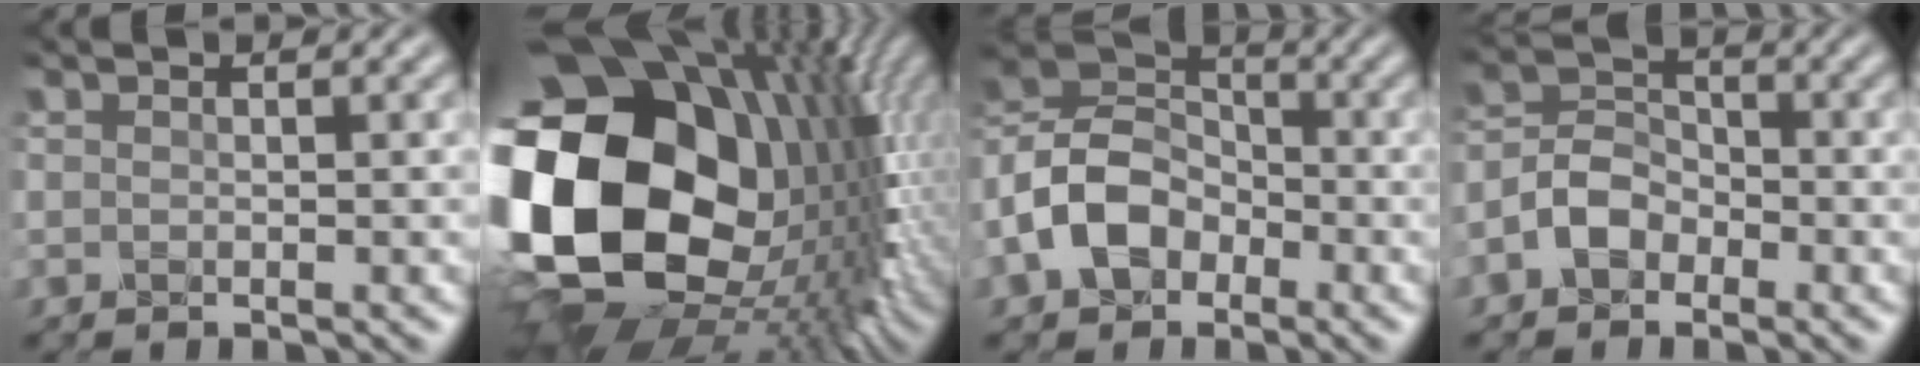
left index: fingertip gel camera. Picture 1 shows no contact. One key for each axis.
{"total": 21.2, "fx": 0.0, "fy": 15.1, "fz": 14.9, "tx": -0.343, "ty": -0.038, "tz": 0.036}
{"total": 6.8, "fx": -2.6, "fy": 4.9, "fz": 3.9, "tx": -0.081, "ty": 0.011, "tz": -0.069}
{"total": 3.0, "fx": -1.7, "fy": 2.0, "fz": 1.4, "tx": -0.032, "ty": 0.012, "tz": -0.040}